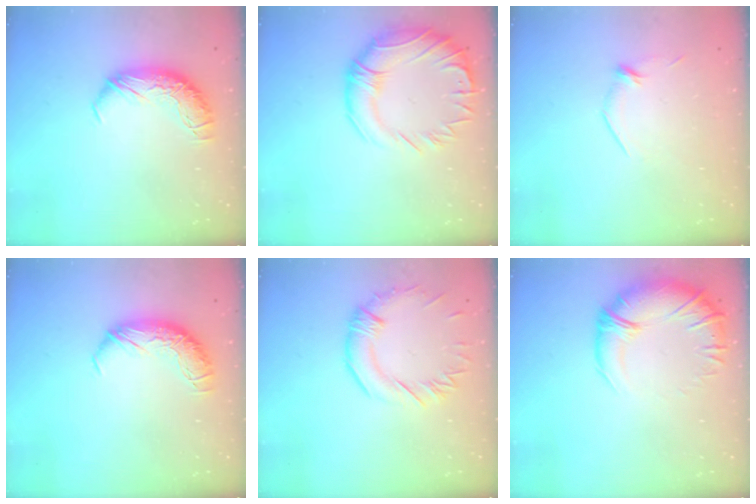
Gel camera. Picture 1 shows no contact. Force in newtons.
{"total": 4.6, "press": 3.7, "slide": 2.8}
{"total": 5.4, "press": 5.3, "slide": 1.4}
{"total": 0.0}
{"total": 1.0, "press": 0.6, "slide": 0.8}
{"total": 2.8, "press": 0.5, "slide": 2.8}